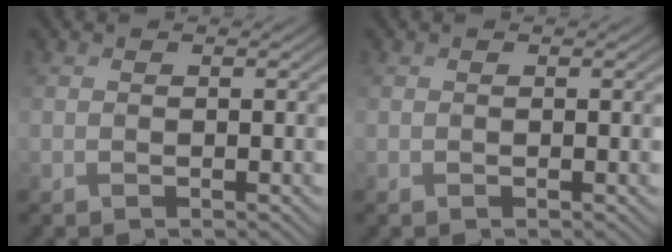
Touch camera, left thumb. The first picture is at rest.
{"total": 0.0}